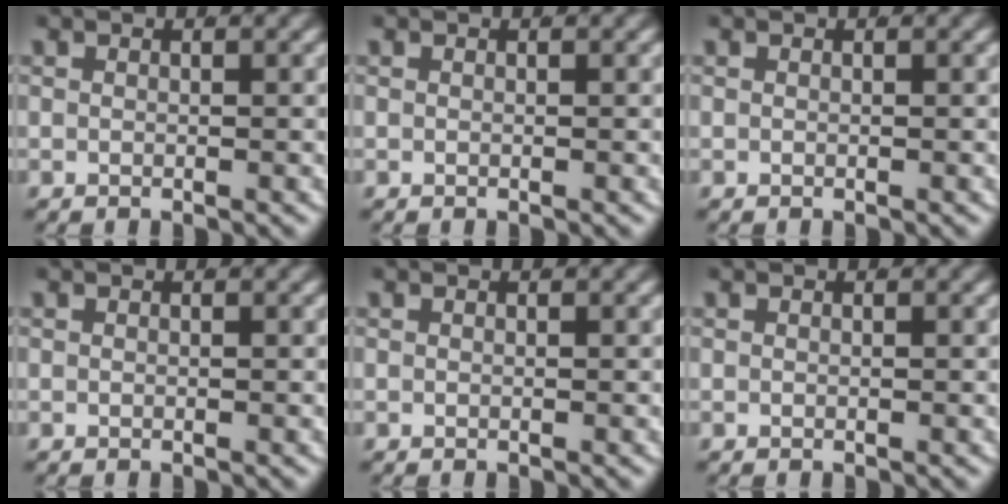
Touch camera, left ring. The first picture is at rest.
{"total": 0.0}
{"total": 0.0}
{"total": 0.0}
{"total": 0.0}
{"total": 0.0}